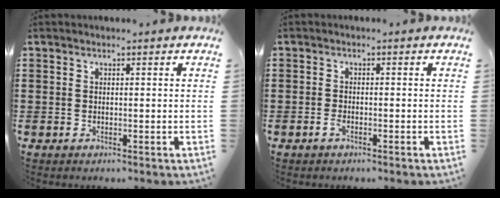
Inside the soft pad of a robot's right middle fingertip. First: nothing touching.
{"total": 1.3, "force": [-0.8, 0.4, 0.9], "torque": [-0.028, -0.005, -0.017]}